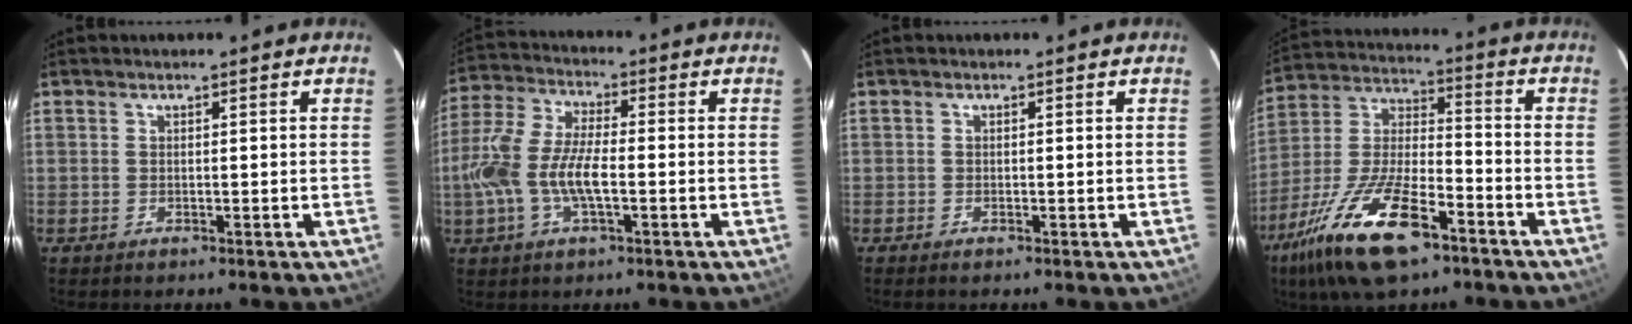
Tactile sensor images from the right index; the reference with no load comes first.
{"total": 12.6, "force": [-2.6, 4.9, 11.3], "torque": [-0.247, 0.001, -0.053]}
{"total": 0.6, "force": [-0.5, 0.1, 0.3], "torque": [-0.007, -0.001, -0.010]}
{"total": 20.2, "force": [-11.9, 7.3, 14.6], "torque": [-0.305, -0.024, -0.220]}